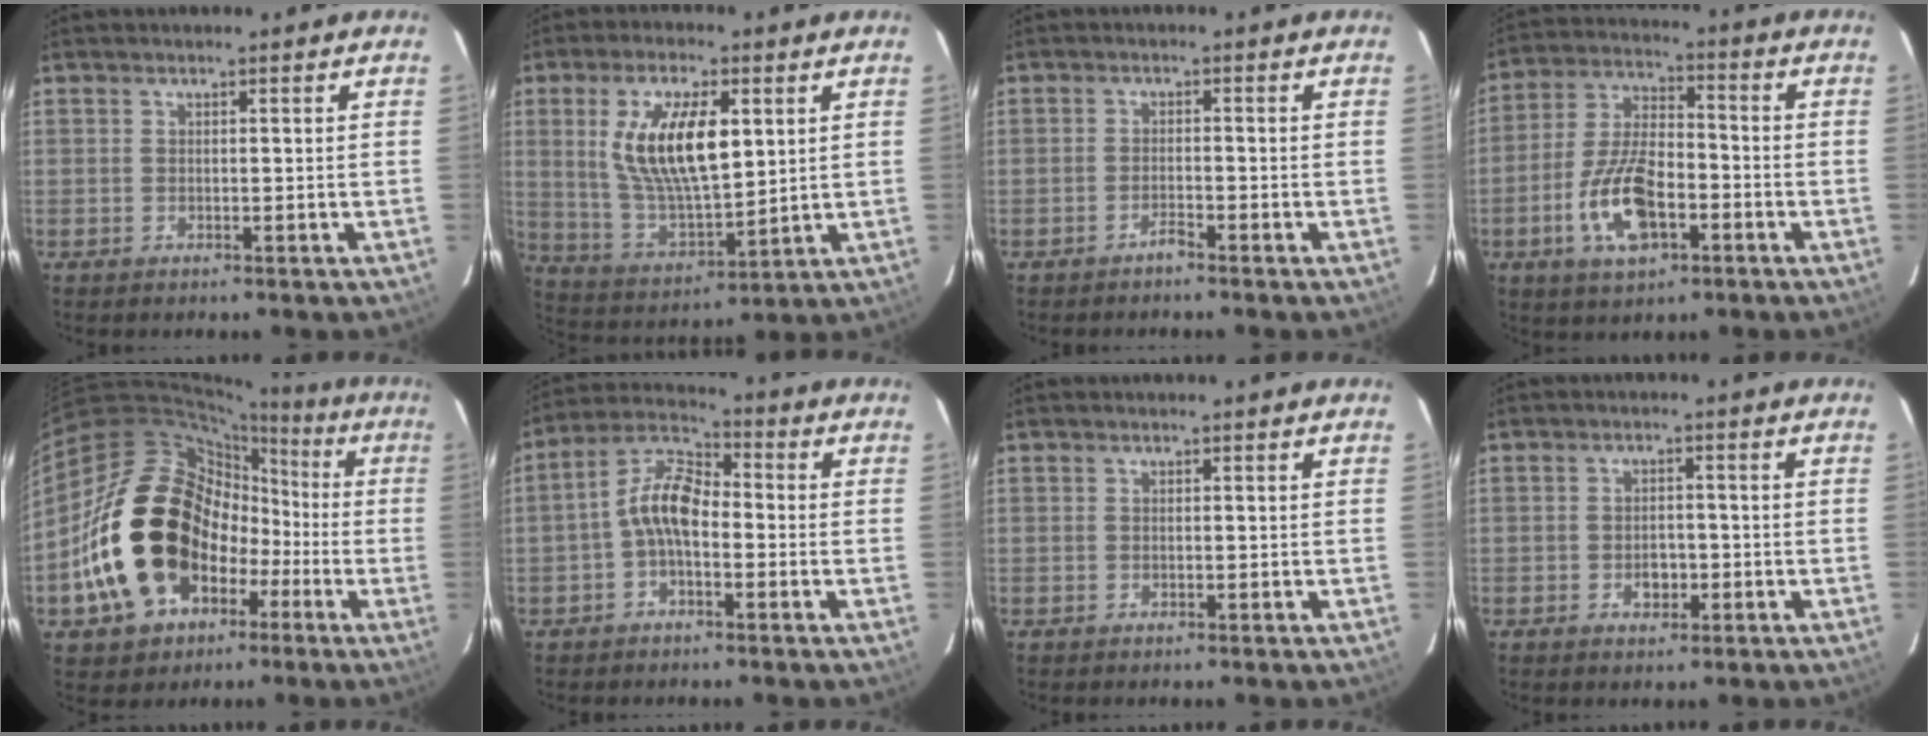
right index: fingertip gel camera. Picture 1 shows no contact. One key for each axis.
{"total": 15.5, "fx": 4.0, "fy": 6.2, "fz": 13.6, "tx": -0.263, "ty": 0.001, "tz": 0.086}
{"total": 1.6, "fx": -1.5, "fy": 0.1, "fz": 0.5, "tx": -0.012, "ty": 0.001, "tz": -0.028}
{"total": 13.1, "fx": -5.0, "fy": 6.2, "fz": 10.4, "tx": -0.218, "ty": 0.002, "tz": -0.088}
{"total": 23.7, "fx": -5.0, "fy": 18.4, "fz": 14.1, "tx": -0.298, "ty": 0.035, "tz": -0.056}
{"total": 8.0, "fx": -1.9, "fy": 4.1, "fz": 6.6, "tx": -0.141, "ty": 0.026, "tz": -0.043}
{"total": 0.0}
{"total": 3.2, "fx": -1.2, "fy": 2.3, "fz": 1.9, "tx": -0.033, "ty": 0.004, "tz": -0.017}